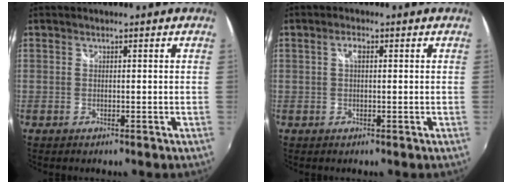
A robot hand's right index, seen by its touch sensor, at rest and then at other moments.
{"total": 1.8, "force": [0.4, 0.7, 1.6], "torque": [-0.030, 0.005, 0.005]}